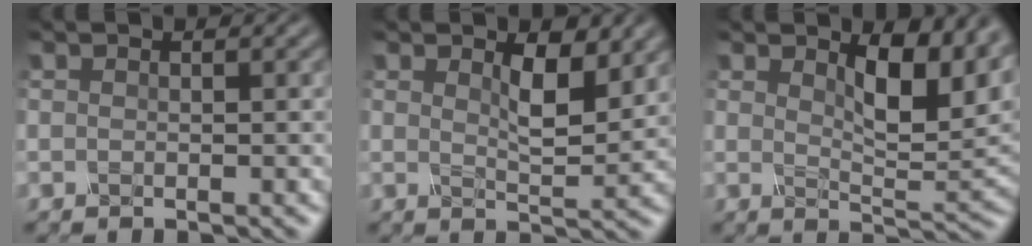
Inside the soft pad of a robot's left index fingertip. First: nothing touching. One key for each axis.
{"total": 3.3, "fx": 1.6, "fy": 1.1, "fz": 2.7, "tx": -0.049, "ty": -0.010, "tz": 0.026}
{"total": 6.0, "fx": 2.6, "fy": 2.5, "fz": 4.8, "tx": -0.071, "ty": -0.011, "tz": 0.038}